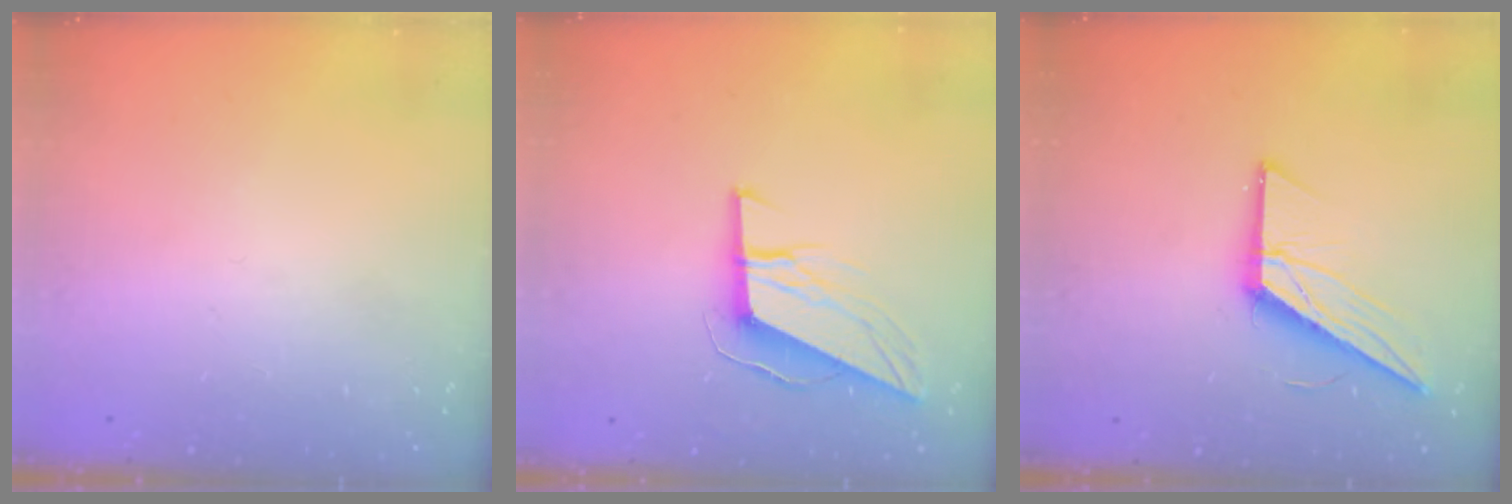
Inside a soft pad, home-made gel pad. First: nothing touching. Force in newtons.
{"total": 10.1, "press": 10.0, "slide": 1.6}
{"total": 12.7, "press": 12.7, "slide": 0.6}